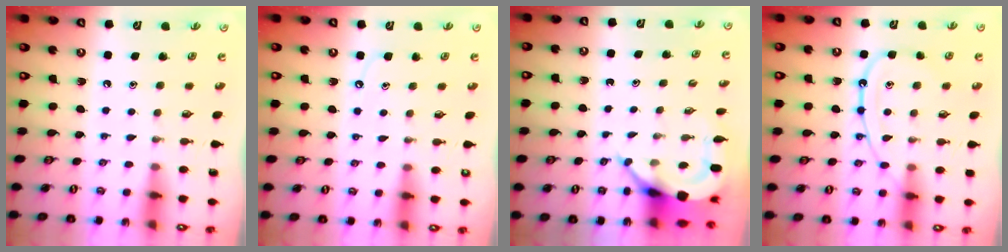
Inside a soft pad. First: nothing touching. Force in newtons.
{"total": 4.5, "press": 4.4, "slide": 0.6}
{"total": 6.6, "press": 6.6, "slide": 0.5}
{"total": 11.7, "press": 11.7, "slide": 1.2}